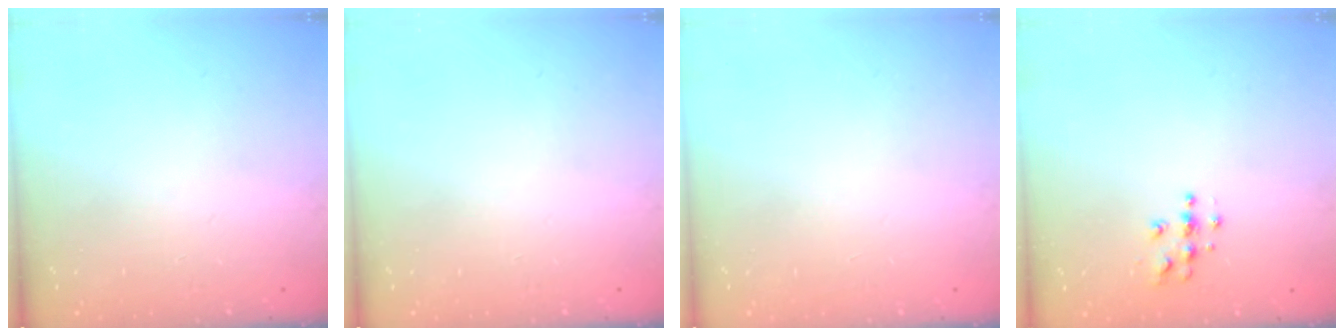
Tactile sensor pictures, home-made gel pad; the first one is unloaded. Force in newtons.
{"total": 0.0}
{"total": 0.0}
{"total": 4.3, "press": 4.3, "slide": 0.4}